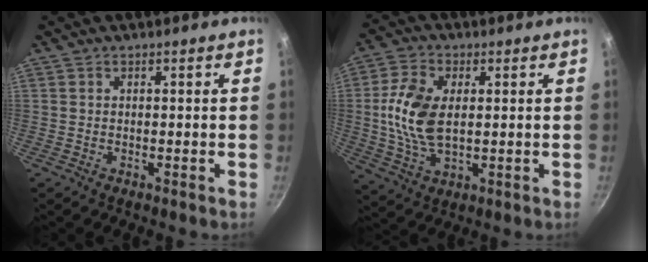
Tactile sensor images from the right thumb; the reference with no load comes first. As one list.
[{"total": 11.6, "force": [1.1, 6.6, 9.5], "torque": [-0.189, 0.003, 0.022]}]